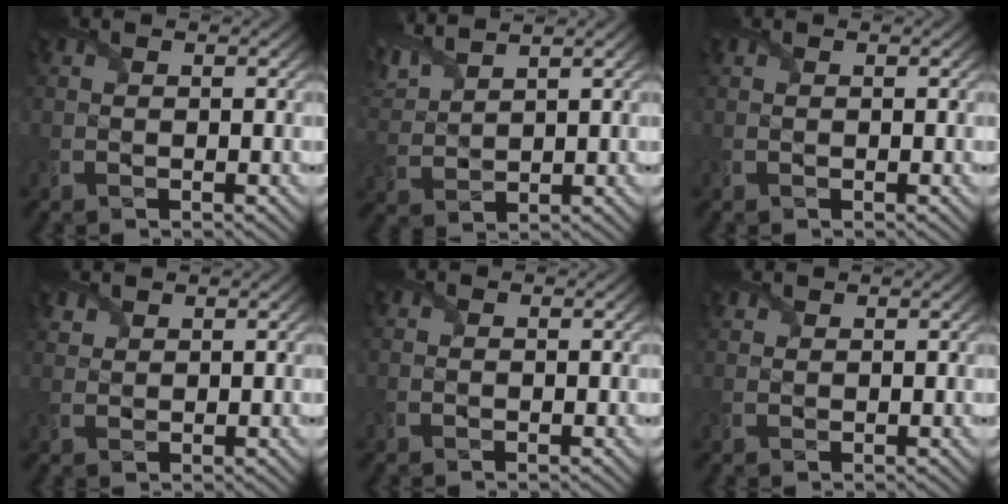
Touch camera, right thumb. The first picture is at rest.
{"total": 5.5, "force": [4.4, 1.3, 3.0], "torque": [-0.090, 0.020, 0.090]}
{"total": 0.0}
{"total": 1.9, "force": [1.7, 0.8, 0.5], "torque": [-0.013, 0.003, 0.041]}
{"total": 0.0}
{"total": 1.3, "force": [1.2, 0.4, 0.3], "torque": [-0.008, 0.003, 0.030]}